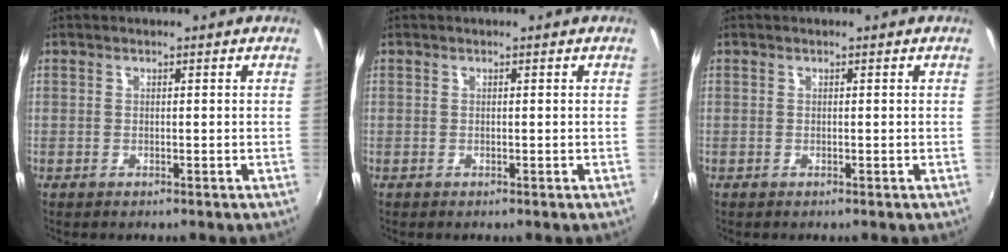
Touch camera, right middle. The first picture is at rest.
{"total": 0.0}
{"total": 0.0}